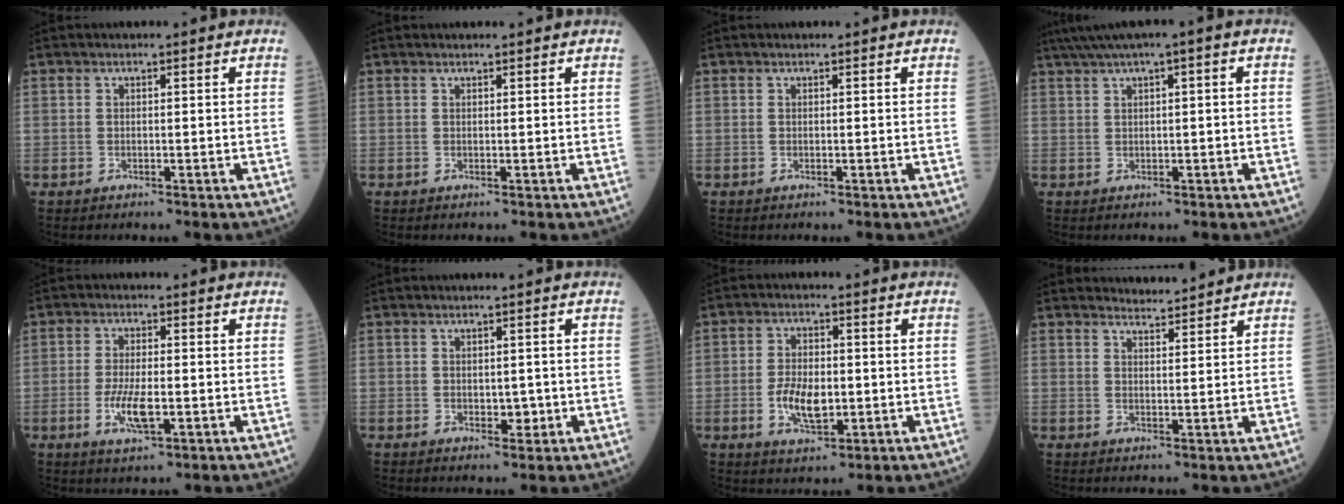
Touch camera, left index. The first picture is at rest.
{"total": 0.8, "force": [0.8, 0.0, 0.1], "torque": [-0.004, 0.005, 0.011]}
{"total": 0.0}
{"total": 5.5, "force": [2.7, 0.3, 4.8], "torque": [-0.091, 0.031, 0.049]}
{"total": 5.4, "force": [-1.5, 1.6, 4.9], "torque": [-0.105, -0.007, -0.026]}
{"total": 1.7, "force": [-0.2, 1.2, 1.1], "torque": [-0.013, 0.000, -0.001]}
{"total": 6.4, "force": [-1.2, 3.1, 5.4], "torque": [-0.112, -0.001, -0.020]}
{"total": 3.4, "force": [3.4, 0.1, -0.2], "torque": [-0.008, 0.003, 0.052]}